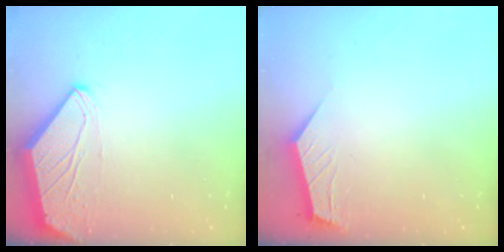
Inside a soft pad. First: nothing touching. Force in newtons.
{"total": 2.2, "press": 2.2, "slide": 0.3}